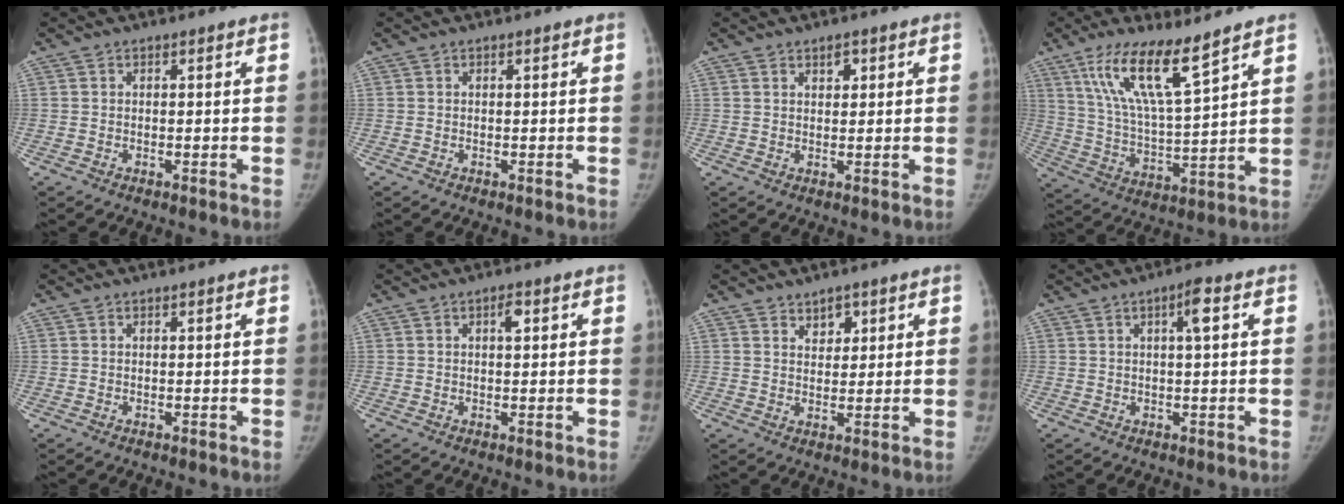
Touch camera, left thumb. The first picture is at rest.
{"total": 0.0}
{"total": 2.2, "force": [1.3, 1.1, 1.3], "torque": [-0.012, -0.008, 0.023]}
{"total": 14.6, "force": [9.3, 2.6, 10.9], "torque": [-0.197, -0.051, 0.190]}
{"total": 0.0}
{"total": 2.2, "force": [0.9, 0.8, 1.8], "torque": [-0.027, -0.001, 0.013]}
{"total": 3.5, "force": [2.2, 2.2, 1.6], "torque": [-0.006, -0.016, 0.041]}
{"total": 3.6, "force": [1.2, 0.5, 3.4], "torque": [-0.058, 0.004, 0.019]}